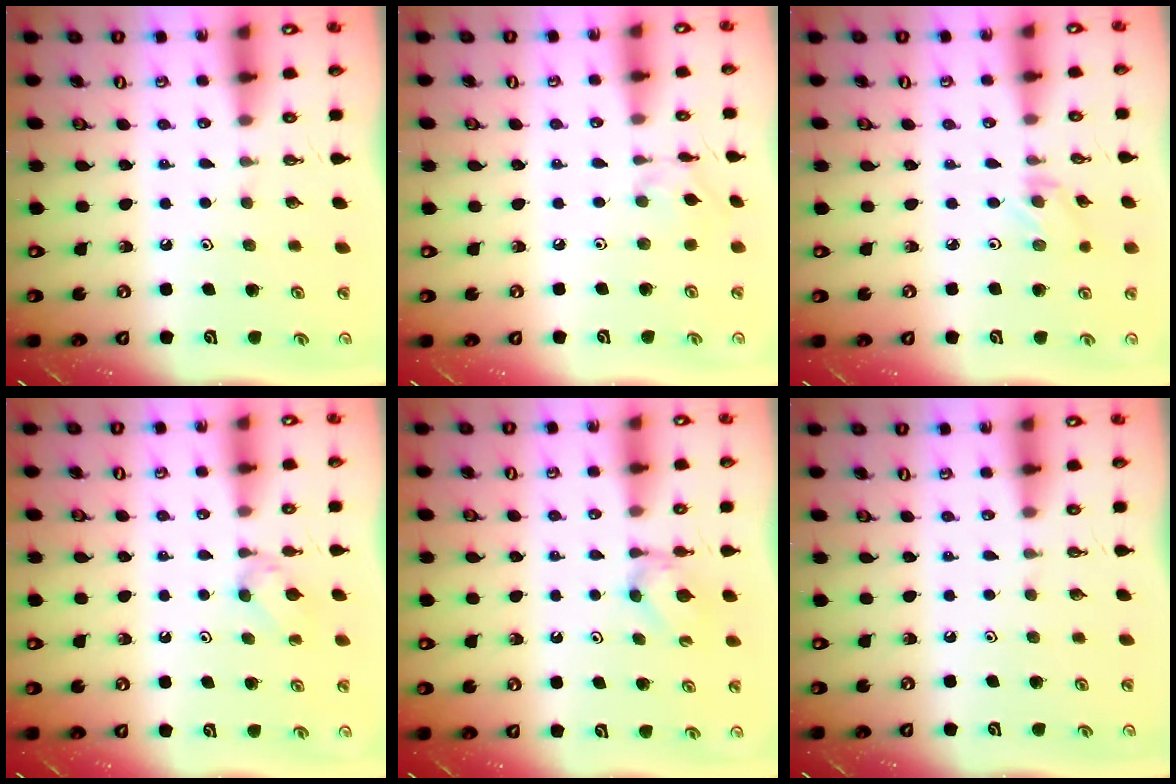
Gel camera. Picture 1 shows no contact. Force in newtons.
{"total": 2.1, "press": 2.1, "slide": 0.3}
{"total": 0.9, "press": 0.9, "slide": 0.2}
{"total": 3.1, "press": 3.0, "slide": 0.7}
{"total": 3.7, "press": 3.6, "slide": 0.6}
{"total": 0.0}